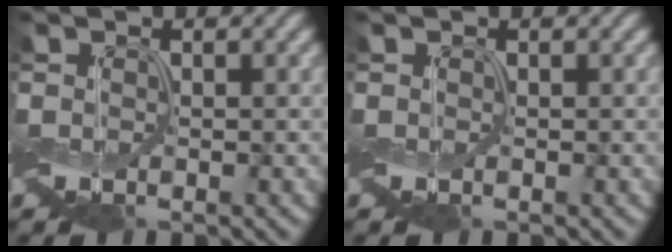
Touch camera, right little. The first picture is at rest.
{"total": 0.0}